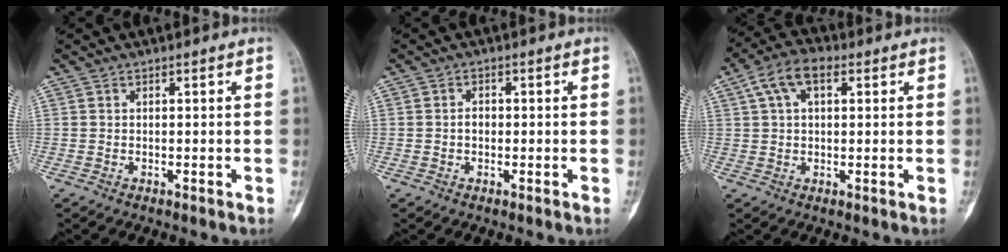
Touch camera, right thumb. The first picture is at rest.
{"total": 1.9, "force": [-0.3, 1.4, 1.3], "torque": [-0.018, 0.004, -0.008]}
{"total": 7.8, "force": [2.9, 4.3, 5.8], "torque": [-0.109, 0.023, 0.047]}